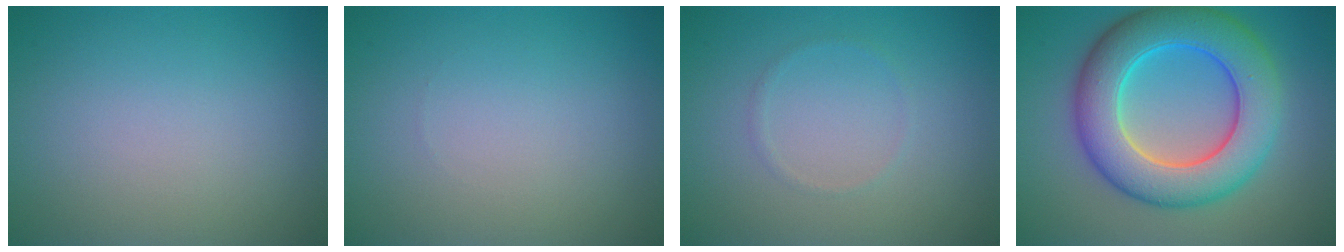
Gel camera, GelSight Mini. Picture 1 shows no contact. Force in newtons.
{"total": 0.0}
{"total": 0.6, "press": 0.6, "slide": 0.1}
{"total": 9.9, "press": 9.8, "slide": 0.3}